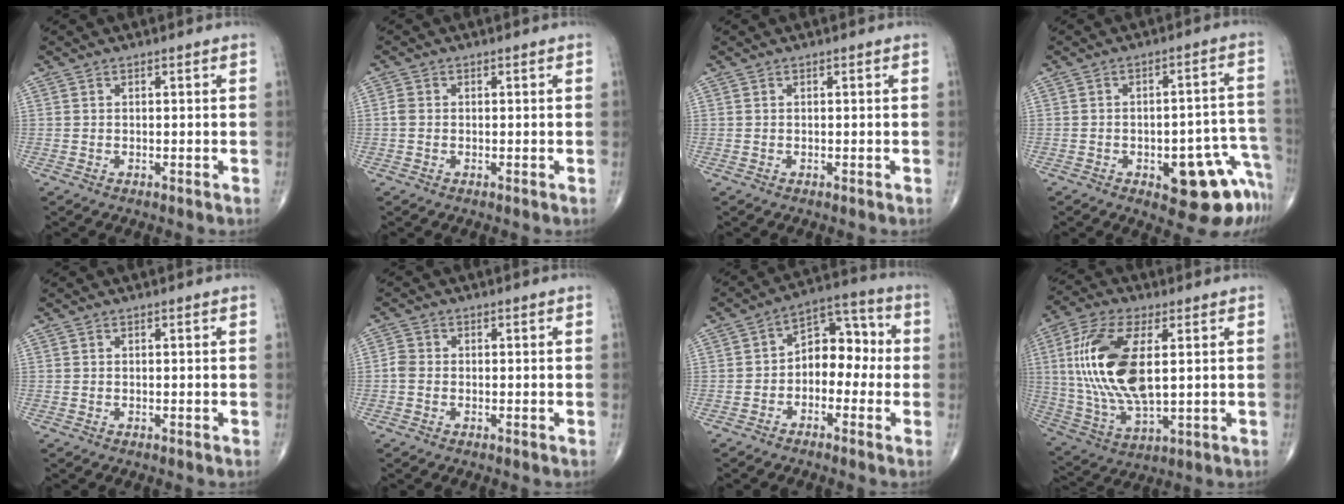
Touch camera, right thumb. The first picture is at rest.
{"total": 1.4, "force": [-0.1, 1.1, 0.8], "torque": [-0.016, 0.001, -0.004]}
{"total": 0.0}
{"total": 13.5, "force": [-6.4, 5.4, 10.6], "torque": [-0.078, 0.056, -0.069]}
{"total": 0.0}
{"total": 2.0, "force": [-0.5, 1.6, 1.1], "torque": [-0.021, 0.003, -0.016]}
{"total": 9.6, "force": [-1.1, 6.6, 6.9], "torque": [-0.064, 0.045, -0.035]}
{"total": 18.9, "force": [3.0, 8.5, 16.7], "torque": [-0.354, -0.010, 0.061]}